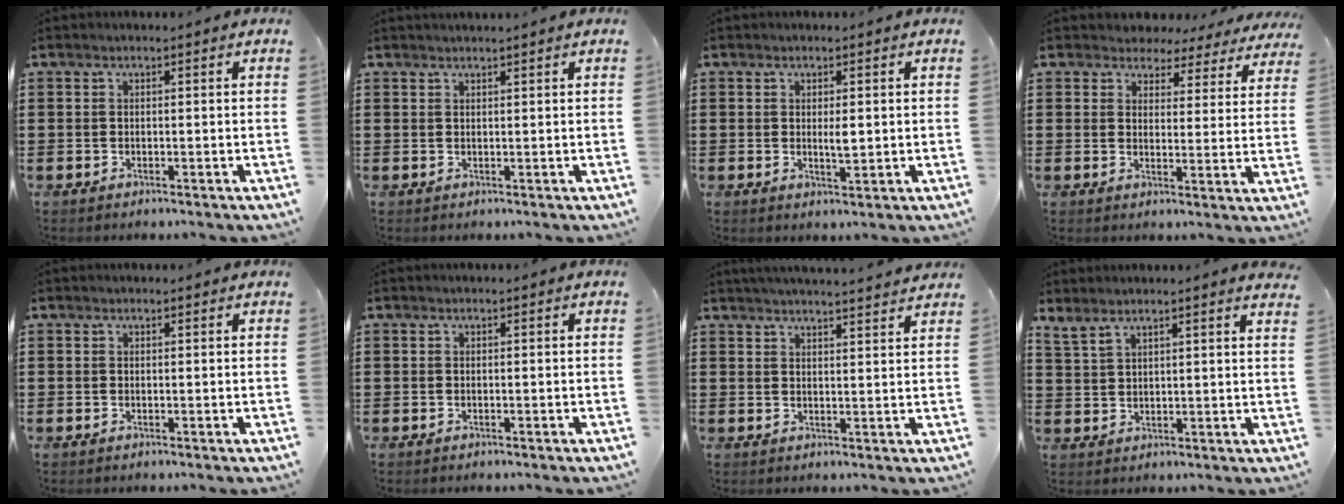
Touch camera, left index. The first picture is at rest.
{"total": 0.8, "force": [0.7, -0.2, 0.1], "torque": [-0.002, -0.001, 0.015]}
{"total": 2.3, "force": [0.3, 0.7, 2.2], "torque": [-0.034, -0.004, 0.004]}
{"total": 3.8, "force": [3.5, 1.4, 0.3], "torque": [-0.019, -0.020, 0.059]}
{"total": 0.0}
{"total": 0.0}
{"total": 3.3, "force": [3.2, -0.7, 0.3], "torque": [-0.015, -0.018, 0.057]}
{"total": 3.7, "force": [3.4, 0.6, 1.3], "torque": [-0.034, -0.008, 0.065]}